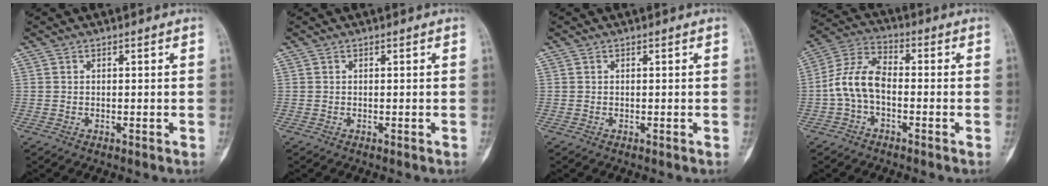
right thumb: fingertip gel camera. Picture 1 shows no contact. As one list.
[{"total": 0.0}, {"total": 0.0}, {"total": 9.1, "force": [-1.6, 5.3, 7.3], "torque": [-0.144, 0.033, -0.041]}]